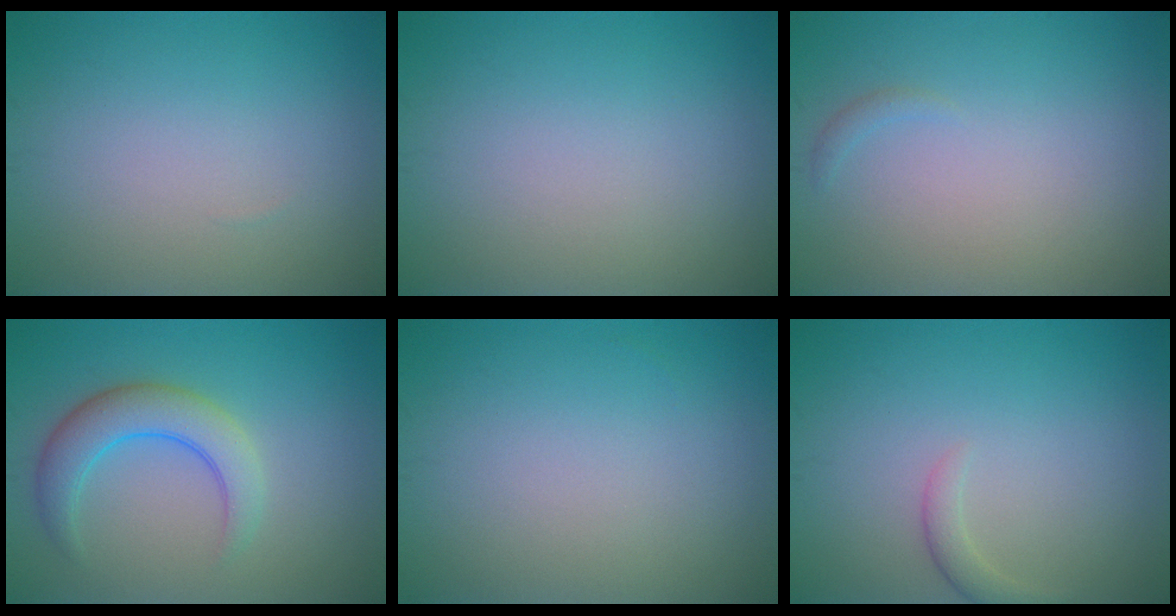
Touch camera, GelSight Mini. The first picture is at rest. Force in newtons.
{"total": 0.0}
{"total": 0.6, "press": 0.6, "slide": 0.1}
{"total": 4.4, "press": 4.4, "slide": 0.2}
{"total": 0.0}
{"total": 1.4, "press": 1.4, "slide": 0.1}